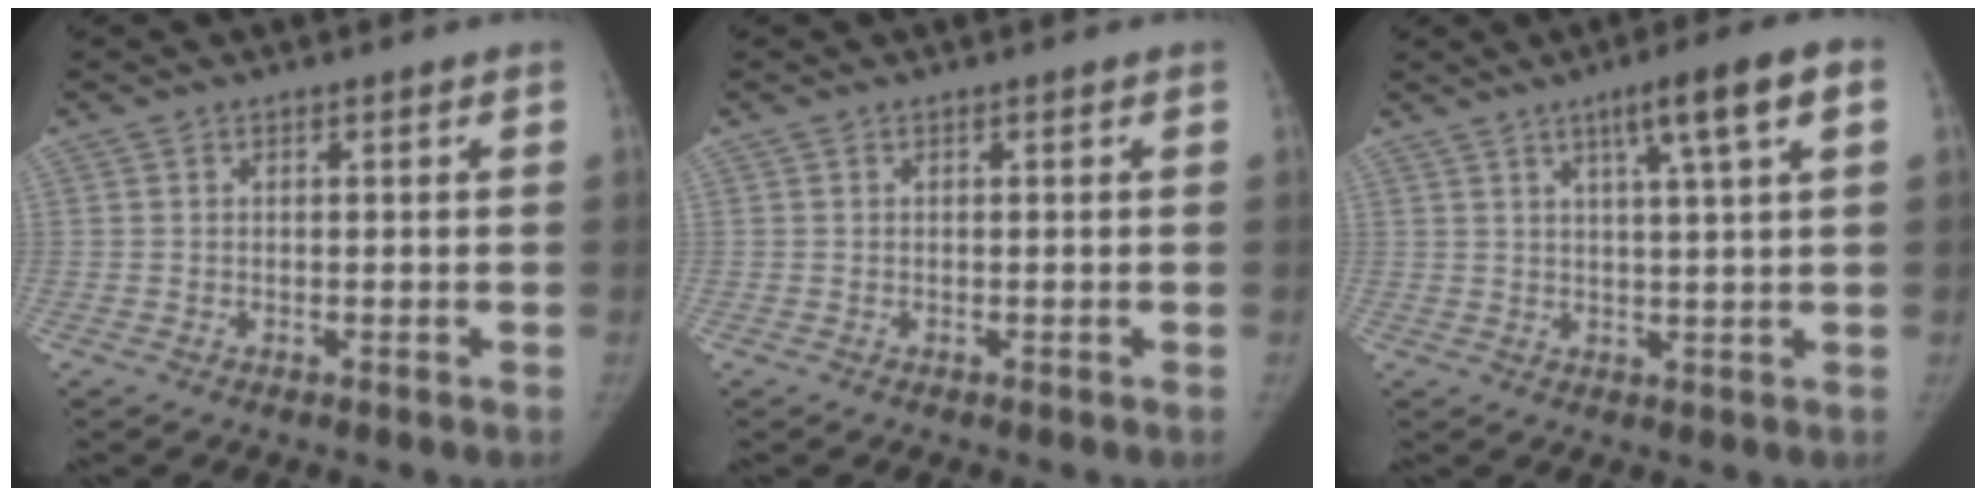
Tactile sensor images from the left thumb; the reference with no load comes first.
{"total": 0.0}
{"total": 8.3, "force": [3.6, 0.3, 7.5], "torque": [-0.115, 0.002, 0.055]}